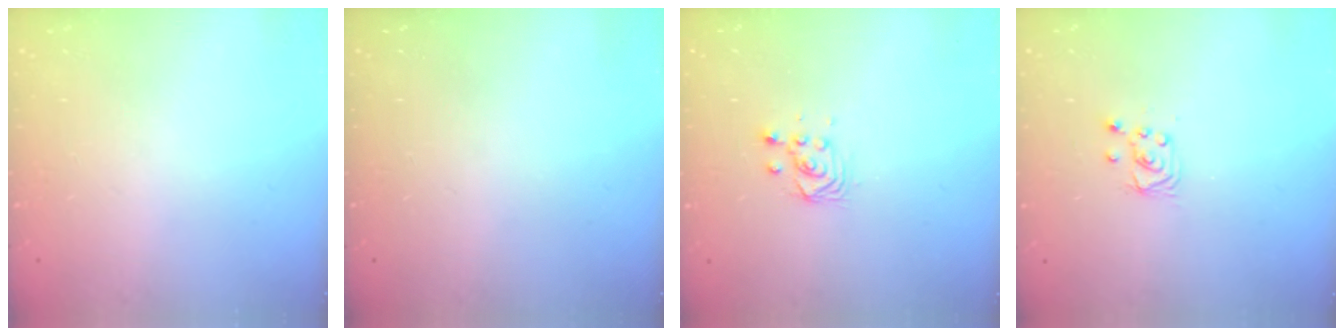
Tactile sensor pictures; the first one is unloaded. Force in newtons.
{"total": 0.0}
{"total": 3.3, "press": 3.1, "slide": 1.1}
{"total": 3.4, "press": 3.4, "slide": 0.3}